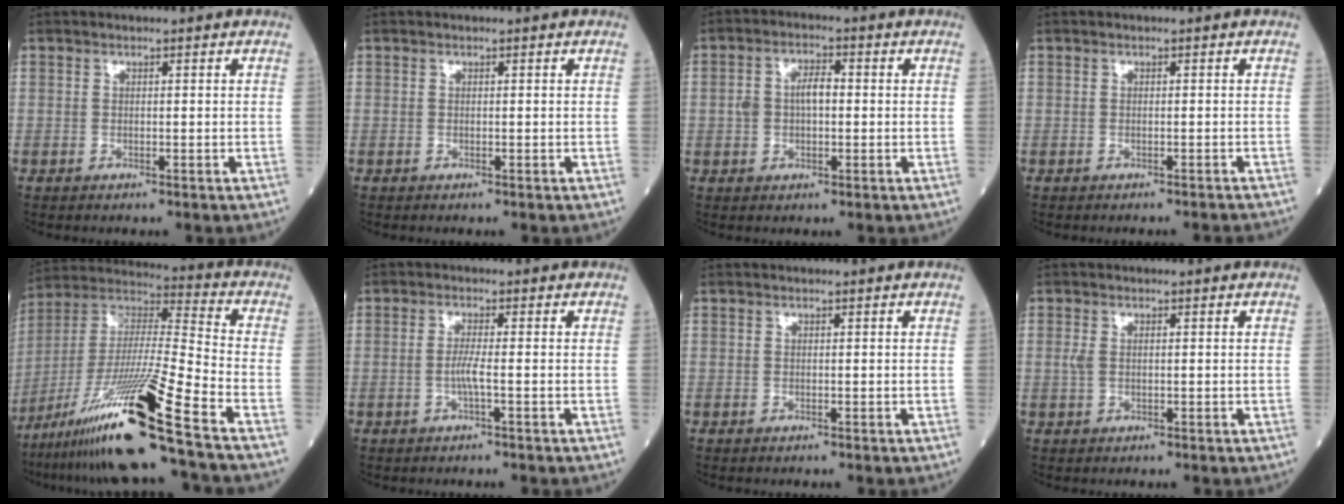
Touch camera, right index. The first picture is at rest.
{"total": 0.0}
{"total": 4.8, "force": [0.1, 2.5, 4.1], "torque": [-0.089, 0.018, 0.003]}
{"total": 2.7, "force": [-2.7, -0.4, 0.5], "torque": [-0.005, -0.009, -0.031]}
{"total": 21.7, "force": [-13.7, -1.8, 16.7], "torque": [-0.339, -0.034, -0.257]}
{"total": 2.1, "force": [-0.6, -0.3, 2.0], "torque": [-0.041, 0.000, -0.014]}
{"total": 0.0}
{"total": 1.7, "force": [0.2, 0.9, 1.4], "torque": [-0.041, 0.006, 0.004]}